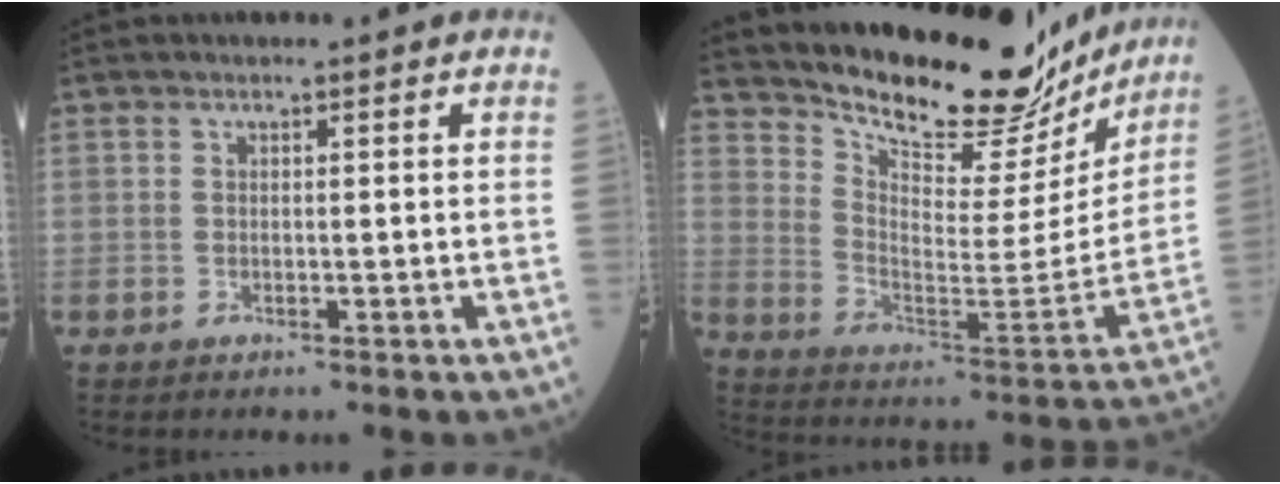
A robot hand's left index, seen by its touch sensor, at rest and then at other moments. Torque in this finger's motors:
{"motor_torque": [0.35, -0.39, 0.68, 0.10]}